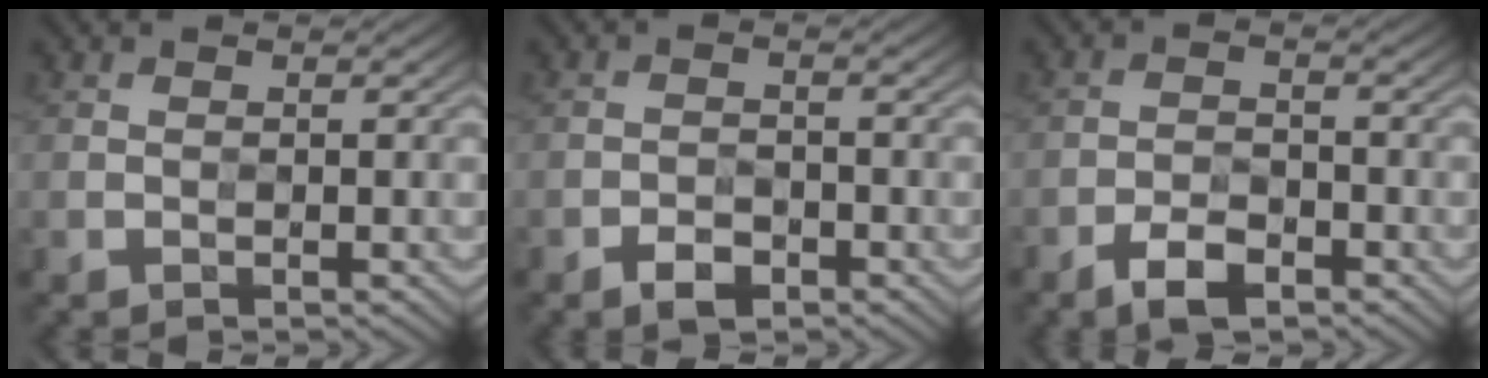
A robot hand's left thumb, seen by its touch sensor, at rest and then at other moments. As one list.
[{"total": 2.8, "force": [-1.8, 1.4, 1.5], "torque": [-0.022, 0.001, -0.036]}, {"total": 4.4, "force": [-2.9, 1.8, 2.7], "torque": [-0.048, -0.002, -0.060]}]